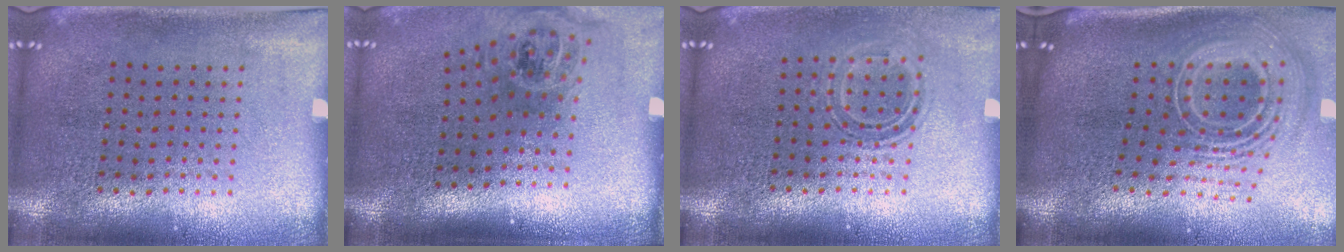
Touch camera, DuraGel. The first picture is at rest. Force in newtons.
{"total": 1.3, "press": 1.0, "slide": 0.8}
{"total": 1.3, "press": 1.1, "slide": 0.7}
{"total": 3.0, "press": 2.0, "slide": 2.3}